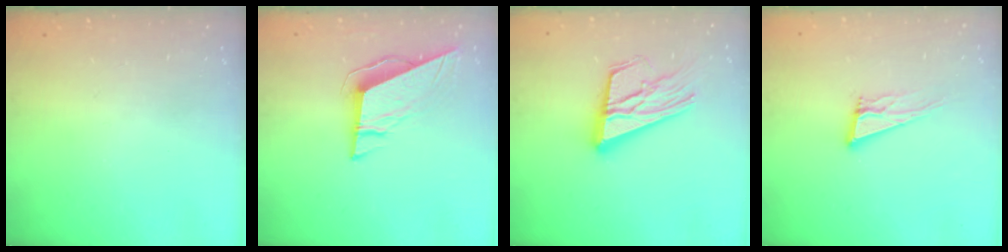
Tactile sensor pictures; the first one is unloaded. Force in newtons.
{"total": 9.0, "press": 9.0, "slide": 1.0}
{"total": 18.0, "press": 17.9, "slide": 1.8}
{"total": 11.5, "press": 11.2, "slide": 2.6}